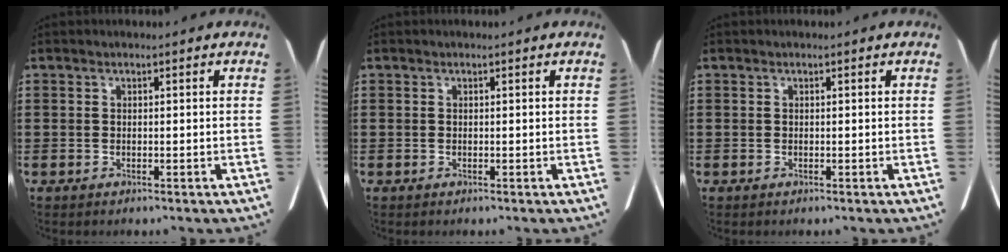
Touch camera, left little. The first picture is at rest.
{"total": 0.0}
{"total": 0.0}